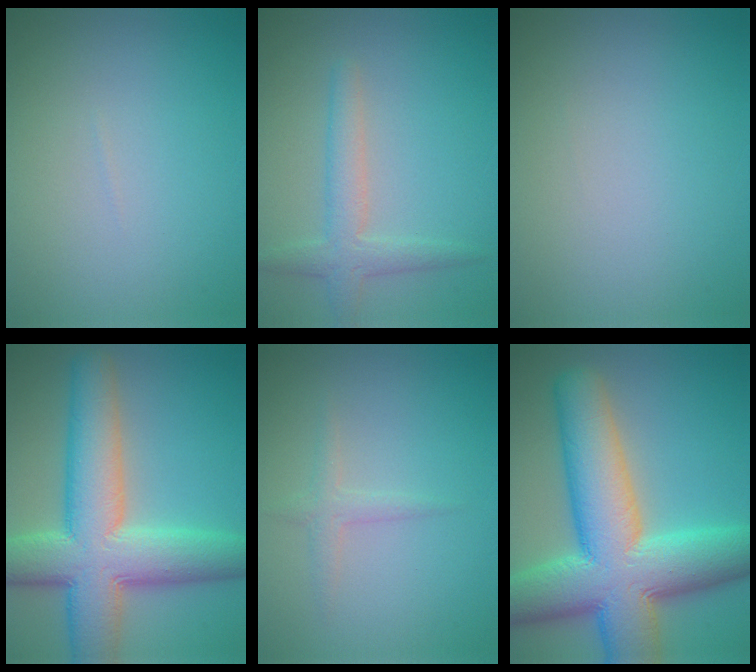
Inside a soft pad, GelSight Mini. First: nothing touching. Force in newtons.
{"total": 2.8, "press": 2.8, "slide": 0.1}
{"total": 0.0}
{"total": 10.8, "press": 10.8, "slide": 0.6}
{"total": 1.3, "press": 1.3, "slide": 0.1}
{"total": 13.8, "press": 13.7, "slide": 0.5}